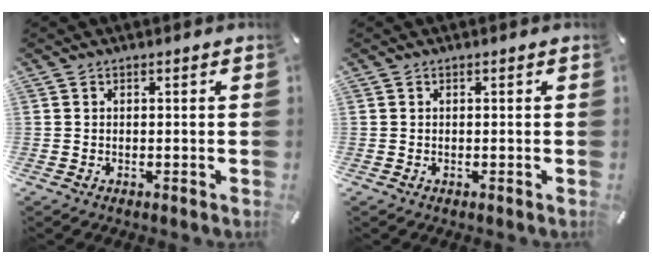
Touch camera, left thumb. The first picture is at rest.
{"total": 0.0}